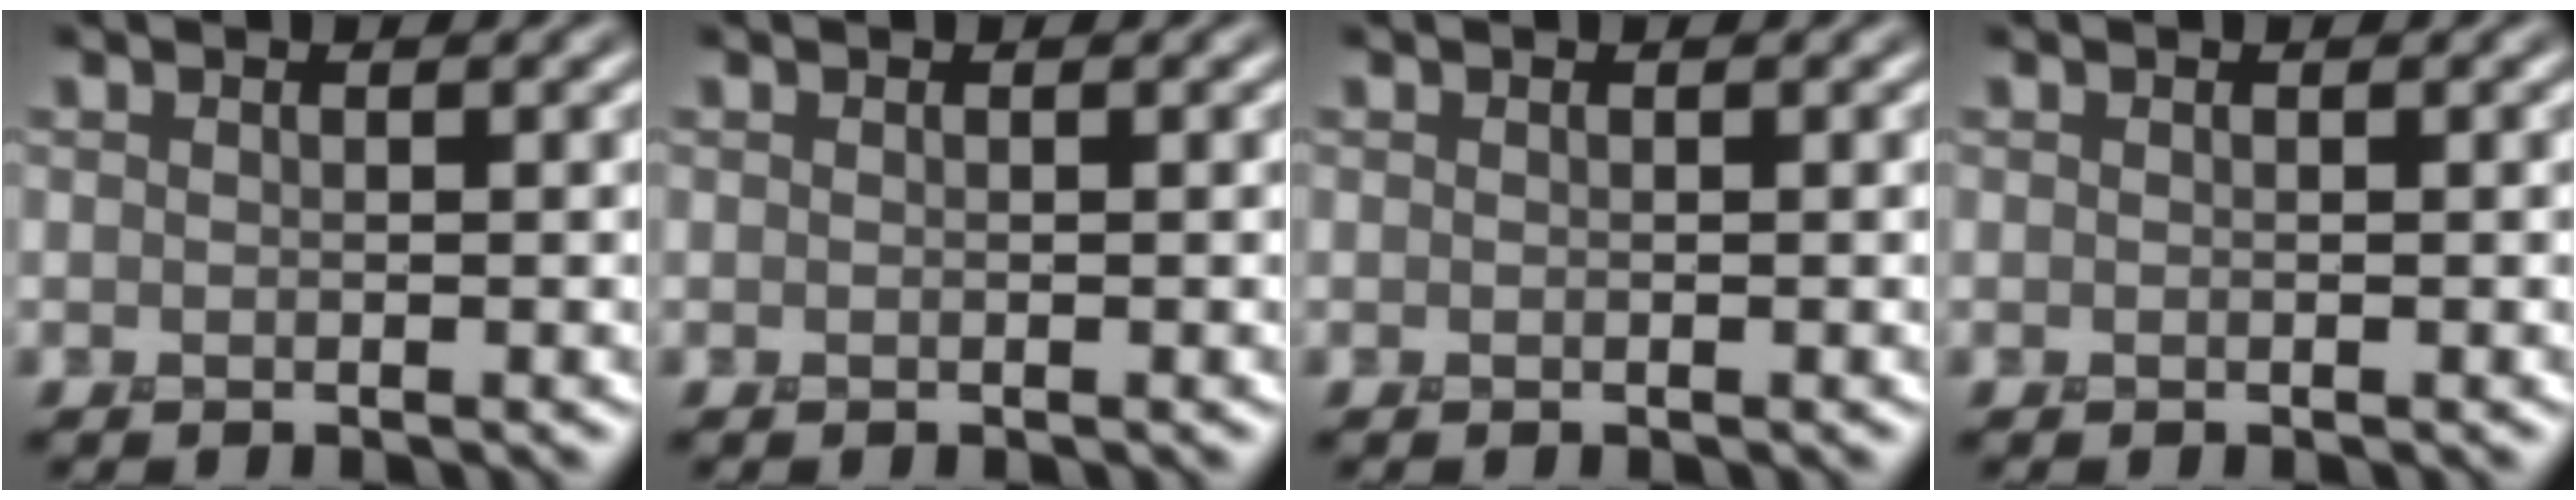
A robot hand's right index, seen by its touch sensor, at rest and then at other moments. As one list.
[{"total": 0.0}, {"total": 0.0}, {"total": 0.0}]